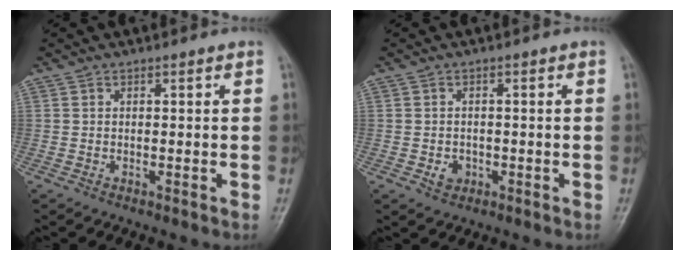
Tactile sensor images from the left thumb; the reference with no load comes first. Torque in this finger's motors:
{"motor_torque": [0.00, 0.00, 0.03, 0.02, 0.00]}